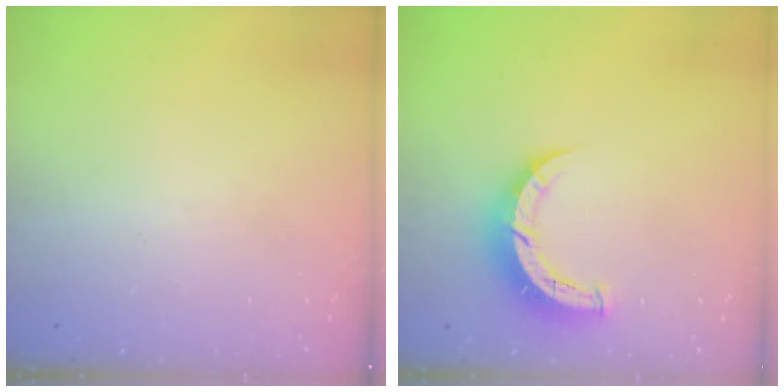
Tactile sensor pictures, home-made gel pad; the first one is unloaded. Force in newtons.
{"total": 7.5, "press": 7.5, "slide": 0.6}